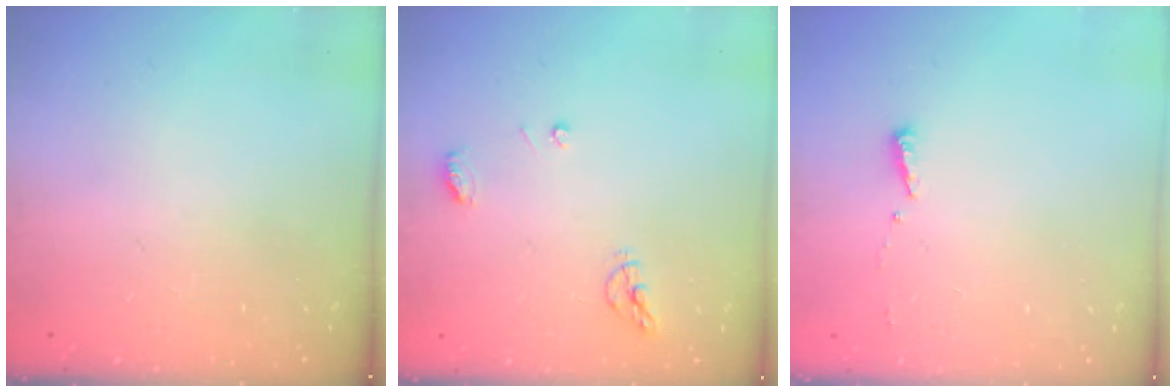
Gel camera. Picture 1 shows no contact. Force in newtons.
{"total": 6.3, "press": 6.3, "slide": 0.7}
{"total": 3.6, "press": 3.5, "slide": 0.8}